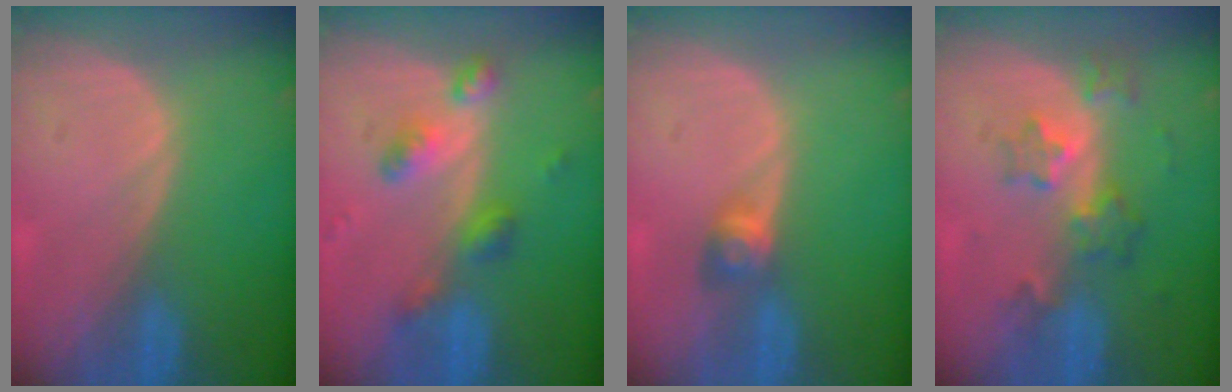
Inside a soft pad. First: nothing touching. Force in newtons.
{"total": 6.1, "press": 5.3, "slide": 3.0}
{"total": 2.9, "press": 2.5, "slide": 1.4}
{"total": 6.1, "press": 5.5, "slide": 2.7}